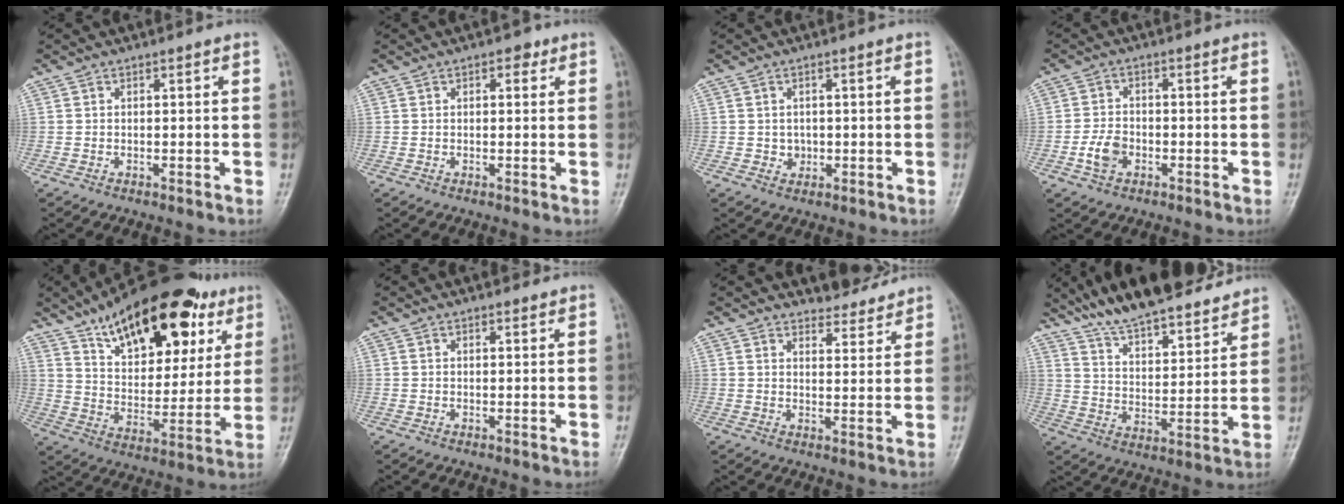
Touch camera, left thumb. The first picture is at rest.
{"total": 2.2, "force": [1.1, 1.2, 1.5], "torque": [-0.009, -0.001, 0.012]}
{"total": 1.7, "force": [0.0, 1.6, 0.7], "torque": [-0.003, 0.002, 0.005]}
{"total": 4.4, "force": [-1.6, 3.0, 2.8], "torque": [-0.051, 0.010, -0.033]}
{"total": 26.2, "force": [14.7, 12.6, 17.8], "torque": [-0.234, -0.029, 0.234]}
{"total": 1.9, "force": [1.6, 0.6, 0.8], "torque": [-0.003, -0.003, 0.021]}
{"total": 6.4, "force": [6.1, 1.7, 1.0], "torque": [0.006, -0.048, 0.083]}
{"total": 20.7, "force": [17.6, 5.2, 9.6], "torque": [-0.120, -0.069, 0.281]}